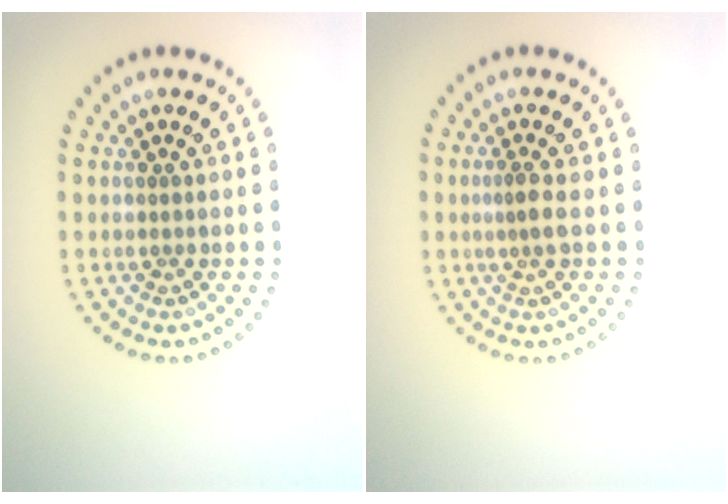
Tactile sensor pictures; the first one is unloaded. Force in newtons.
{"total": 1.6, "press": 1.2, "slide": 1.1}